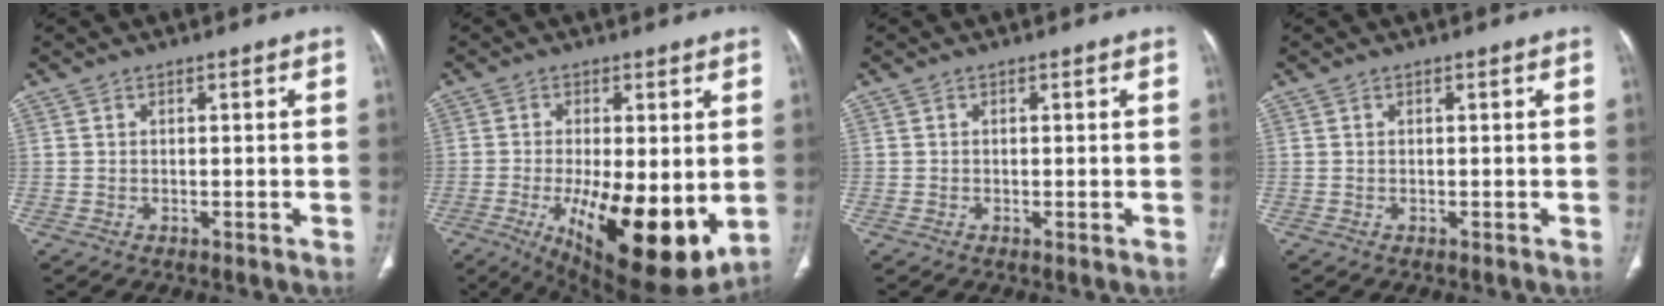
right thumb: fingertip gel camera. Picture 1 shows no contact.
{"total": 19.2, "force": [-4.1, 6.8, 17.5], "torque": [-0.248, -0.035, -0.041]}
{"total": 0.0}
{"total": 0.0}